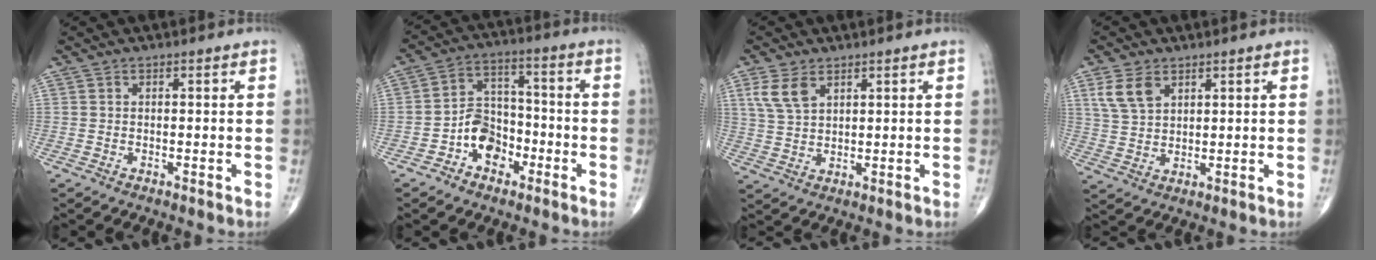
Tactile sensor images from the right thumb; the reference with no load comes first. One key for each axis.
{"total": 8.9, "fx": -3.9, "fy": 6.6, "fz": 4.6, "tx": -0.047, "ty": 0.044, "tz": -0.073}
{"total": 5.8, "fx": 3.0, "fy": 3.3, "fz": 3.8, "tx": -0.073, "ty": -0.005, "tz": 0.067}
{"total": 6.2, "fx": 3.1, "fy": 3.8, "fz": 3.8, "tx": -0.069, "ty": -0.006, "tz": 0.069}